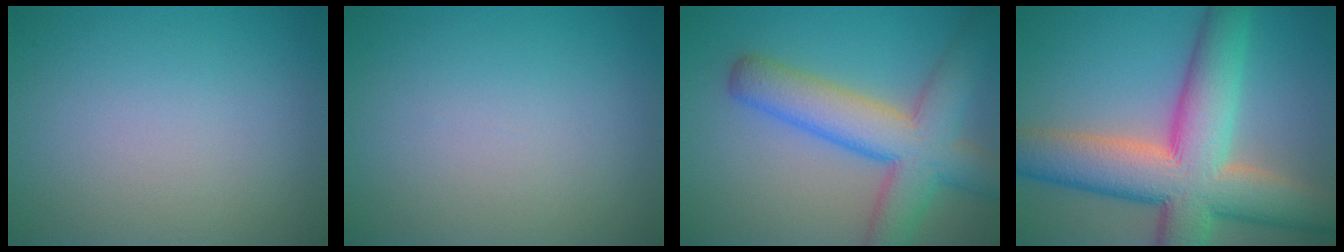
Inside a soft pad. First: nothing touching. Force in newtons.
{"total": 0.0}
{"total": 8.3, "press": 8.3, "slide": 0.3}
{"total": 12.4, "press": 12.3, "slide": 1.1}